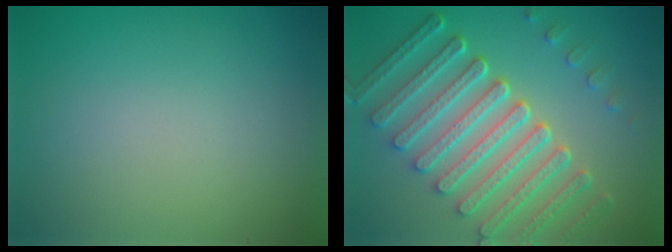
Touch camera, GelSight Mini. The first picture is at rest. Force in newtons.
{"total": 8.3, "press": 6.3, "slide": 5.4}